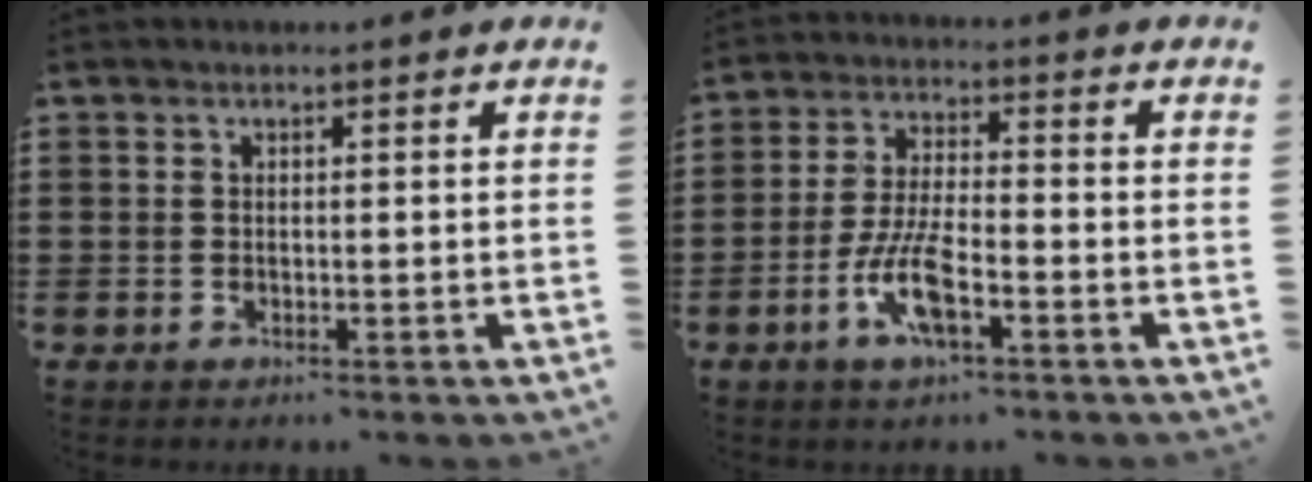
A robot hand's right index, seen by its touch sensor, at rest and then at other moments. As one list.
[{"total": 7.8, "force": [-3.4, 2.2, 6.7], "torque": [-0.147, -0.013, -0.065]}]